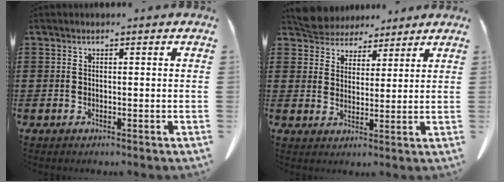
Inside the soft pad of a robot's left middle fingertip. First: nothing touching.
{"total": 5.2, "force": [5.0, 1.7, 0.1], "torque": [-0.026, -0.018, 0.094]}